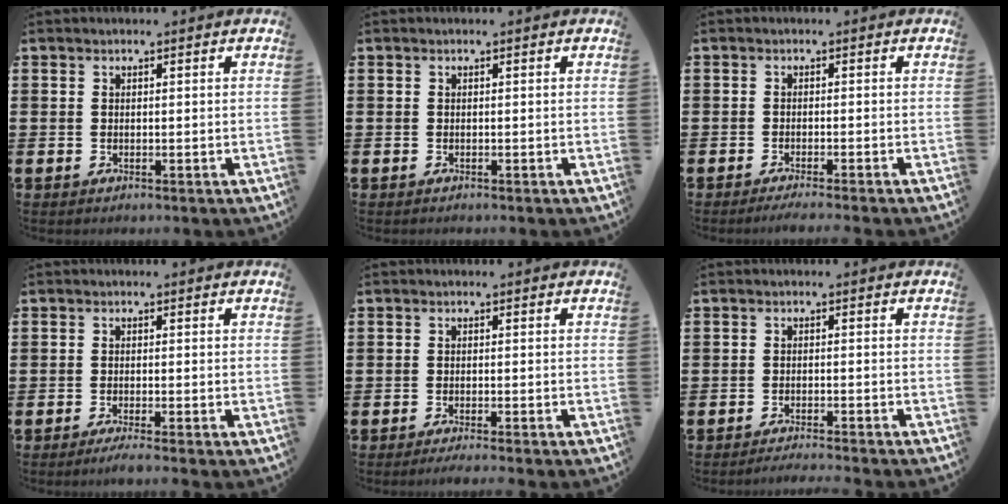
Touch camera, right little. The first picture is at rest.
{"total": 0.0}
{"total": 1.1, "force": [-0.9, -0.2, 0.5], "torque": [-0.007, 0.000, -0.019]}
{"total": 1.3, "force": [-0.8, 0.0, 1.0], "torque": [-0.015, -0.001, -0.016]}
{"total": 0.9, "force": [-0.8, -0.2, 0.5], "torque": [-0.006, -0.001, -0.016]}
{"total": 1.5, "force": [-1.4, -0.3, 0.3], "torque": [-0.003, 0.002, -0.028]}